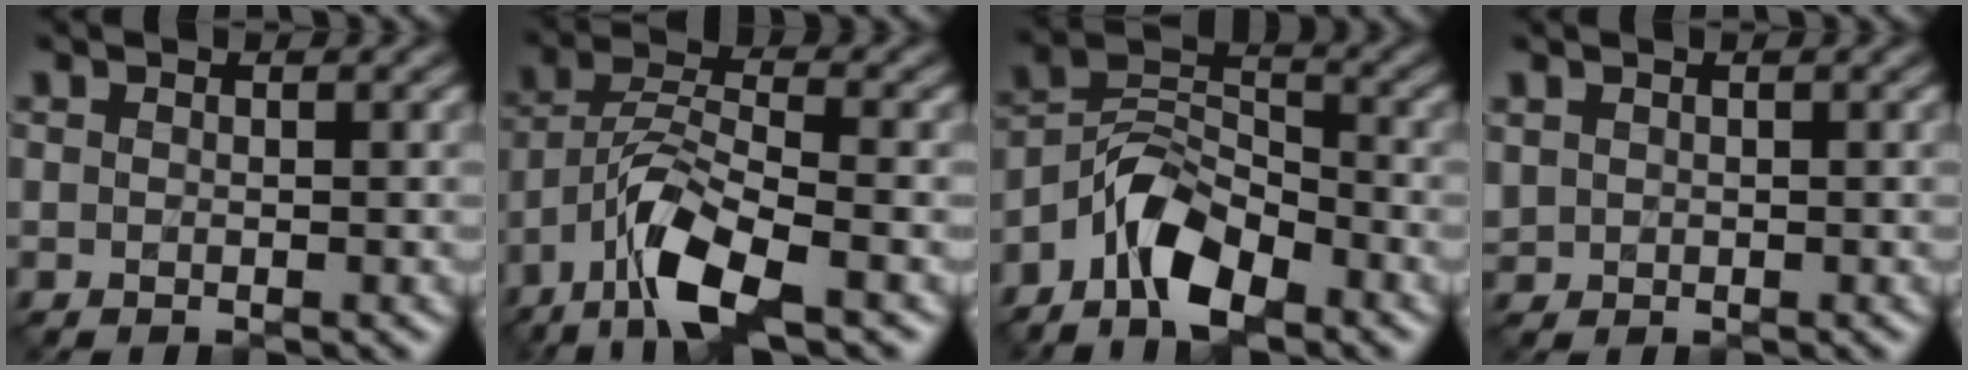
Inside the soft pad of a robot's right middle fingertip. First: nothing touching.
{"total": 7.5, "force": [-4.4, 2.2, 5.7], "torque": [-0.113, 0.001, -0.088]}
{"total": 6.7, "force": [-4.6, 2.9, 3.9], "torque": [-0.068, 0.003, -0.097]}
{"total": 0.9, "force": [0.4, 0.8, 0.2], "torque": [-0.004, 0.000, 0.011]}